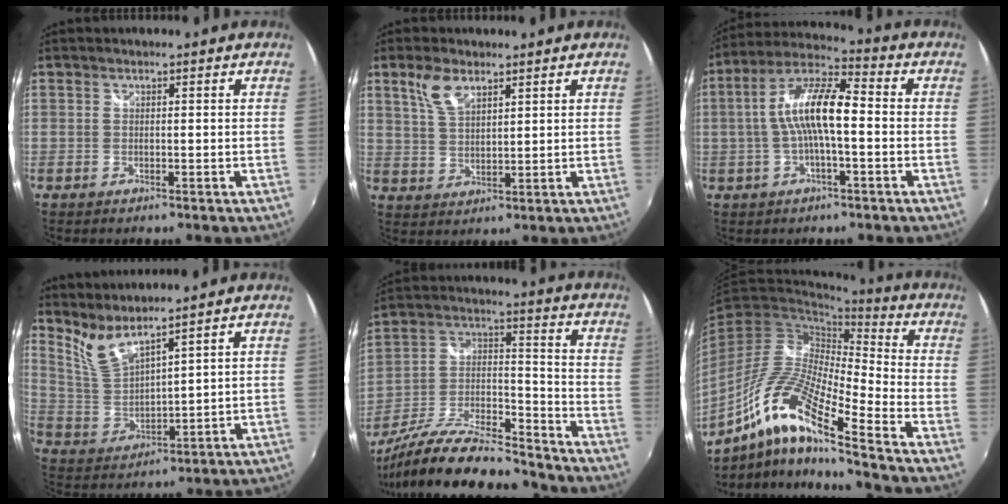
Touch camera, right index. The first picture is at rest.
{"total": 6.0, "force": [3.7, 2.7, 3.8], "torque": [-0.075, 0.007, 0.077]}
{"total": 11.4, "force": [-0.9, 3.0, 11.0], "torque": [-0.218, 0.019, -0.020]}
{"total": 6.6, "force": [5.8, 0.2, 3.1], "torque": [-0.066, -0.020, 0.129]}
{"total": 22.4, "force": [-17.6, 5.9, 12.4], "torque": [-0.246, -0.019, -0.295]}
{"total": 16.1, "force": [-9.4, 2.0, 12.9], "torque": [-0.240, -0.015, -0.193]}